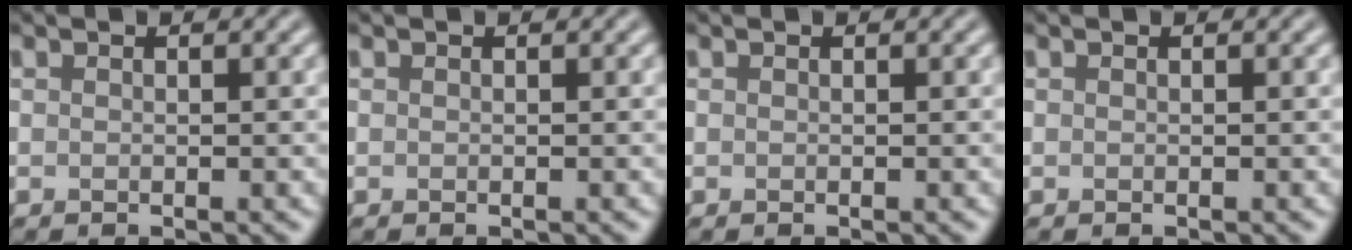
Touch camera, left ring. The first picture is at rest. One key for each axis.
{"total": 0.0}
{"total": 0.0}
{"total": 0.0}